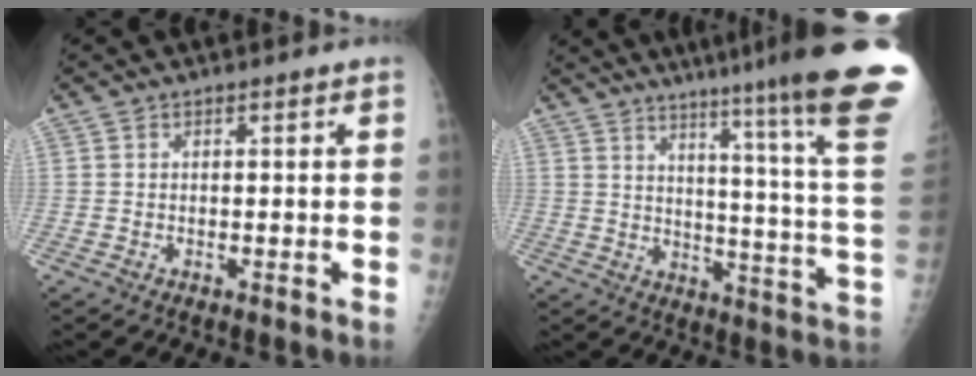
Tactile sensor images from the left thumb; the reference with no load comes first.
{"total": 26.8, "force": [20.1, -0.2, 17.8], "torque": [-0.206, -0.133, 0.259]}